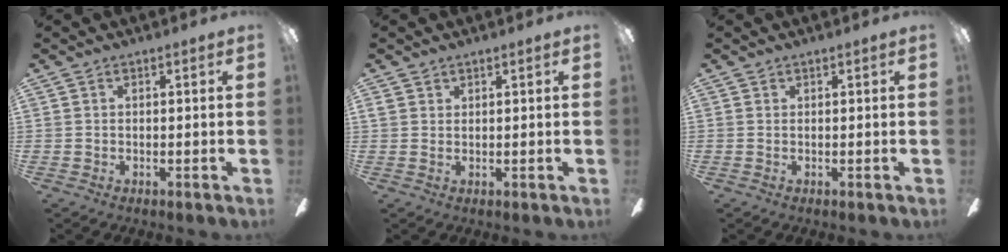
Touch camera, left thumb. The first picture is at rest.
{"total": 0.9, "force": [0.7, 0.4, 0.4], "torque": [-0.007, 0.001, 0.013]}
{"total": 0.0}